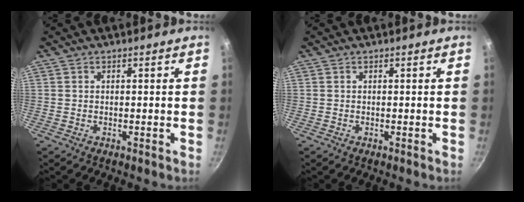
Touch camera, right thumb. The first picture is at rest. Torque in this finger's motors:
{"motor_torque": [-0.04, 0.06, -0.04, 0.04, 0.00]}